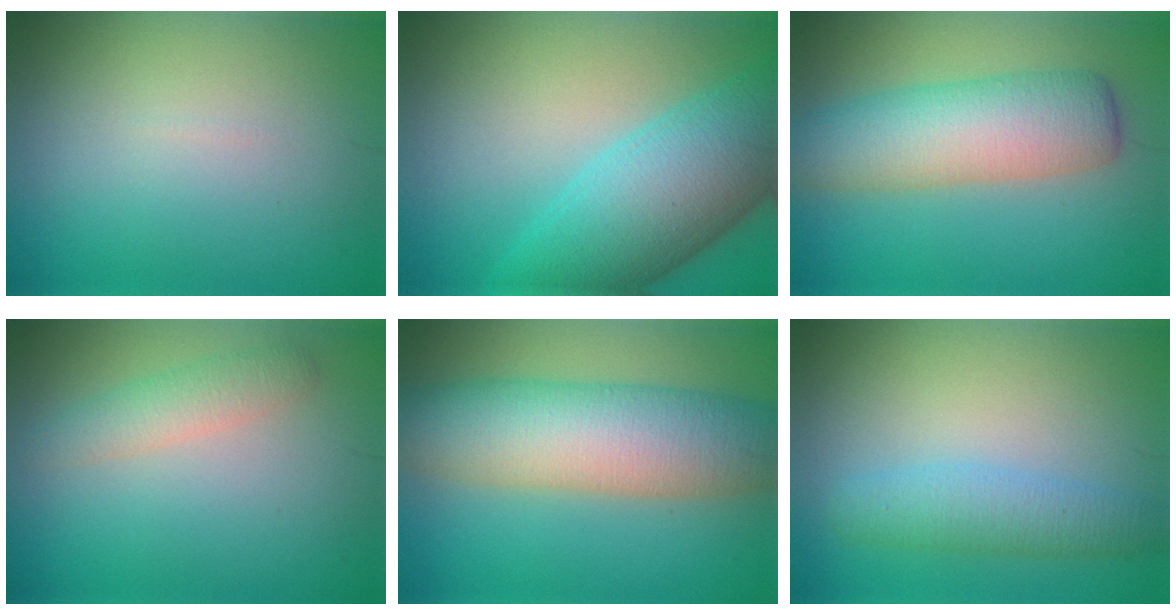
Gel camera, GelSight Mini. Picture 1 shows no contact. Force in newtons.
{"total": 10.5, "press": 10.5, "slide": 0.4}
{"total": 7.1, "press": 7.1, "slide": 0.3}
{"total": 2.4, "press": 2.3, "slide": 0.1}
{"total": 9.8, "press": 9.8, "slide": 0.1}
{"total": 3.4, "press": 3.4, "slide": 0.1}